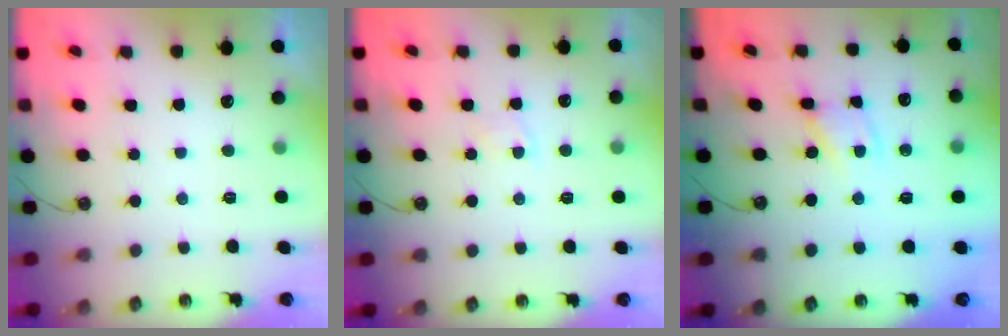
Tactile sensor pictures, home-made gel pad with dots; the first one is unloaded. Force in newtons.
{"total": 2.8, "press": 2.8, "slide": 0.4}
{"total": 3.7, "press": 3.7, "slide": 0.2}